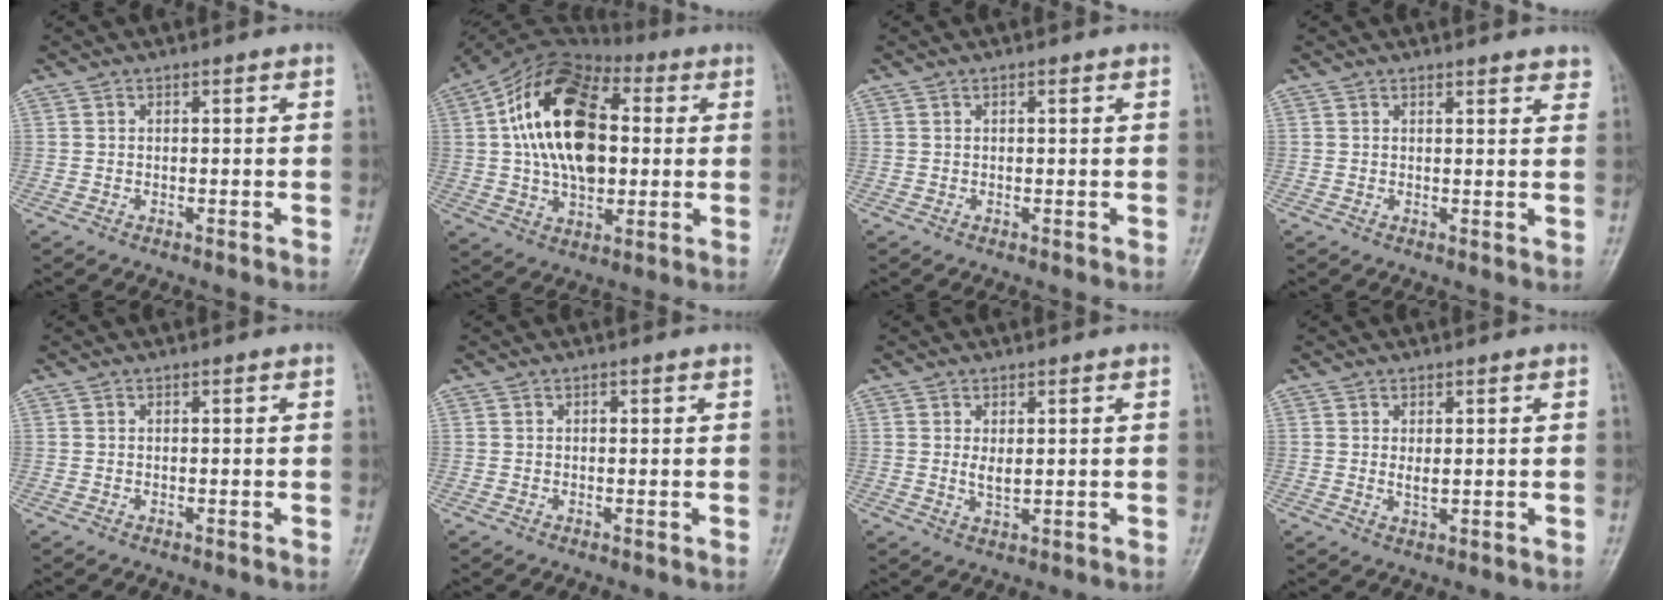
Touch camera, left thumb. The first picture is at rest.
{"total": 20.8, "force": [2.7, 12.5, 16.4], "torque": [-0.277, 0.018, 0.043]}
{"total": 0.8, "force": [0.3, 0.3, 0.7], "torque": [-0.010, 0.001, 0.004]}
{"total": 3.2, "force": [2.9, 0.9, 1.2], "torque": [0.004, -0.011, 0.026]}
{"total": 0.0}
{"total": 0.6, "force": [0.2, 0.4, 0.4], "torque": [-0.003, 0.001, 0.001]}
{"total": 2.7, "force": [0.5, 1.2, 2.3], "torque": [-0.037, -0.008, 0.012]}
{"total": 2.1, "force": [0.4, 0.9, 1.9], "torque": [-0.030, -0.005, 0.008]}